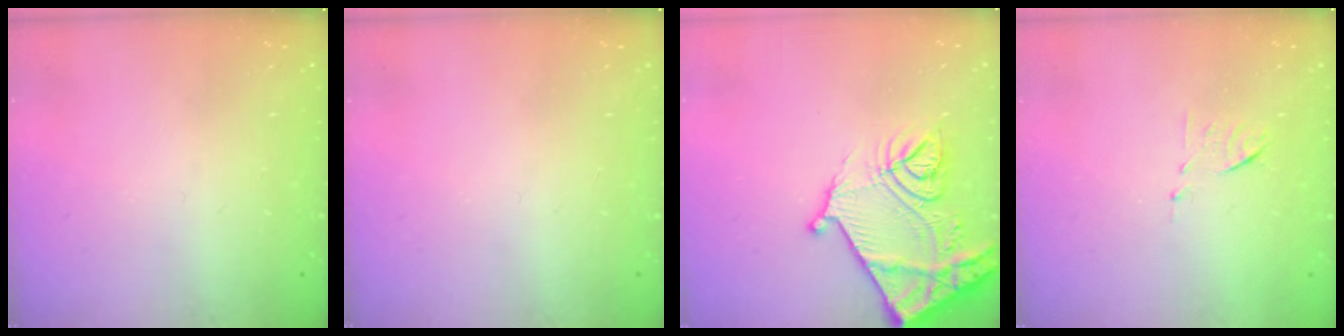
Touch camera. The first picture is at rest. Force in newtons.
{"total": 0.0}
{"total": 18.3, "press": 18.2, "slide": 2.0}
{"total": 5.9, "press": 5.9, "slide": 0.5}